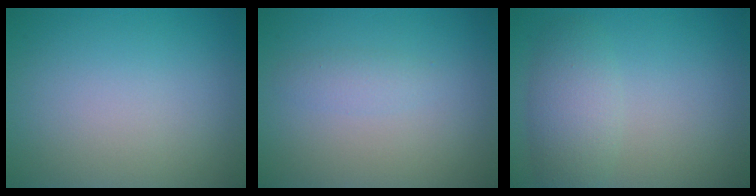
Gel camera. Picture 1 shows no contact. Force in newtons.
{"total": 1.1, "press": 1.1, "slide": 0.0}
{"total": 3.2, "press": 3.2, "slide": 0.1}